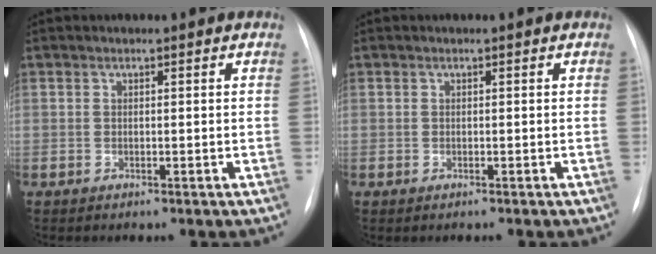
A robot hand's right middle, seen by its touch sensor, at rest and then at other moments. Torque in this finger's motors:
{"motor_torque": [-0.07, 0.01, 0.00, -0.02]}